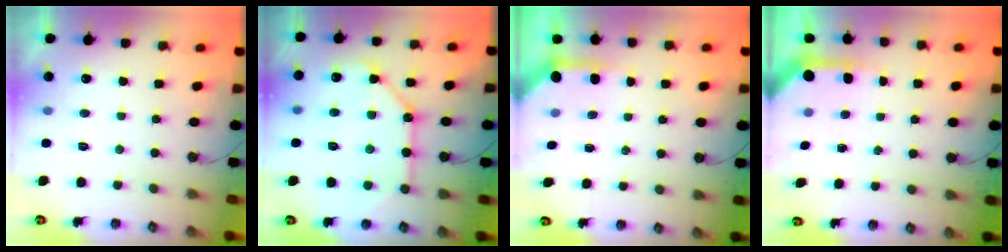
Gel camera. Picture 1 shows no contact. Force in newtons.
{"total": 11.7, "press": 11.7, "slide": 0.9}
{"total": 3.8, "press": 3.8, "slide": 0.2}
{"total": 3.9, "press": 3.9, "slide": 0.3}